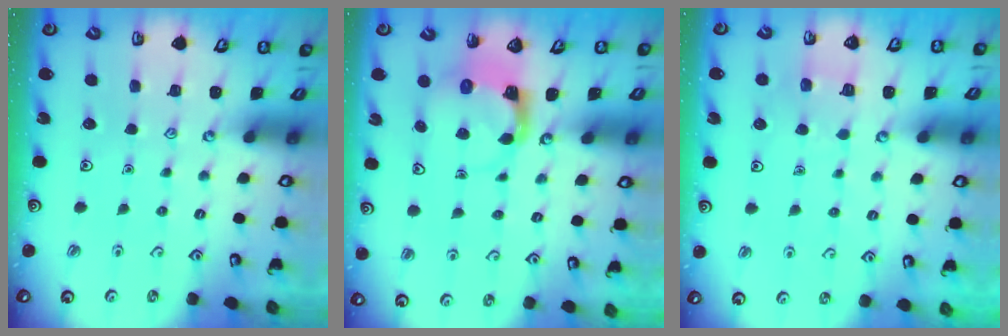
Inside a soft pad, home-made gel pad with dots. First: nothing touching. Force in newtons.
{"total": 4.0, "press": 3.9, "slide": 0.8}
{"total": 4.7, "press": 4.7, "slide": 0.4}